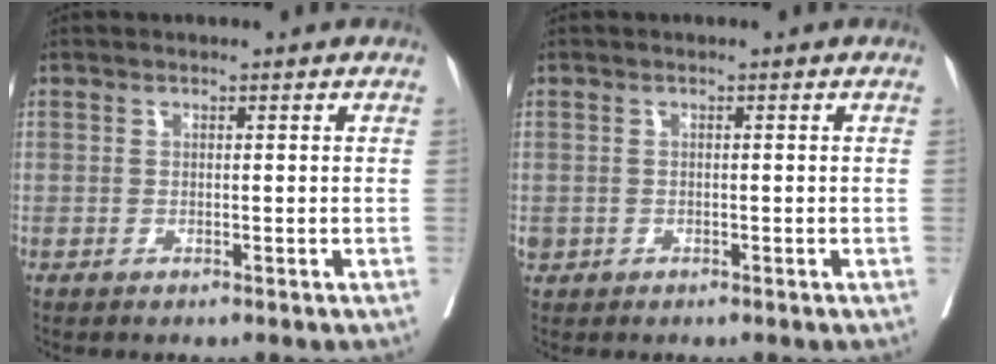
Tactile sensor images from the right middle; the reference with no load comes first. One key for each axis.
{"total": 1.5, "fx": -0.5, "fy": 1.3, "fz": 0.7, "tx": -0.019, "ty": 0.003, "tz": -0.004}